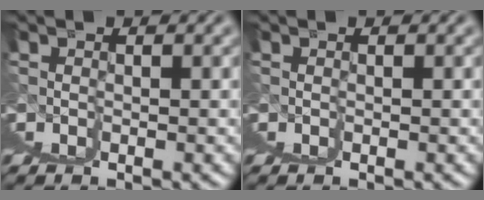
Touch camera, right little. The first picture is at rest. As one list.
[{"total": 0.0}]